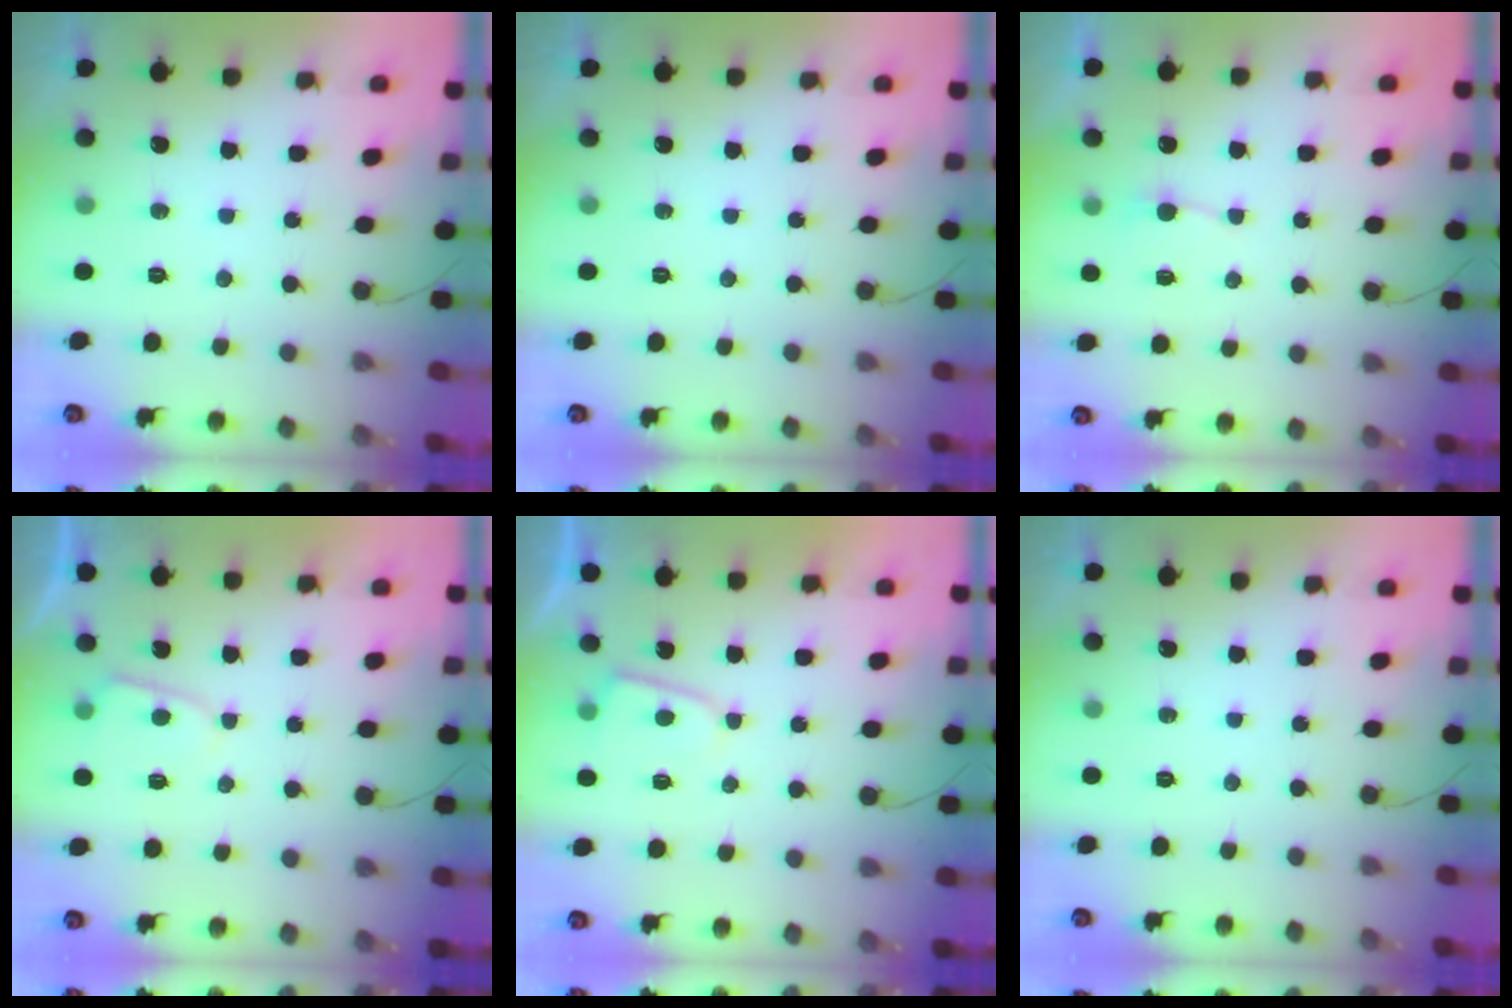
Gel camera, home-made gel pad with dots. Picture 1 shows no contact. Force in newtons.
{"total": 0.0}
{"total": 2.7, "press": 2.7, "slide": 0.3}
{"total": 2.1, "press": 2.1, "slide": 0.3}
{"total": 3.9, "press": 3.8, "slide": 0.4}
{"total": 0.0}